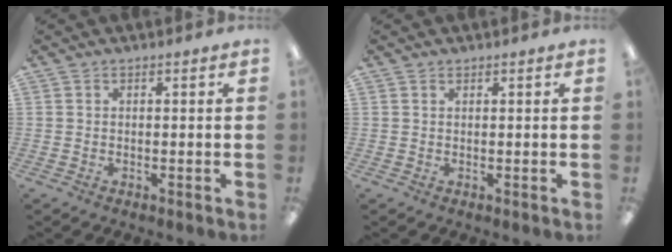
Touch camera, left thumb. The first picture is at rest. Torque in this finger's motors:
{"motor_torque": [0.07, -0.02, -0.24, 0.11, 0.02]}